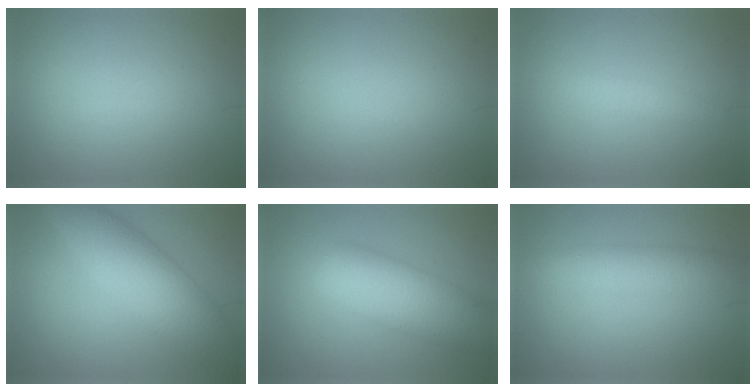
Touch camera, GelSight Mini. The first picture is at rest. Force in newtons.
{"total": 0.0}
{"total": 1.4, "press": 1.4, "slide": 0.1}
{"total": 7.8, "press": 7.8, "slide": 0.1}
{"total": 7.5, "press": 7.5, "slide": 0.2}
{"total": 3.4, "press": 3.4, "slide": 0.1}